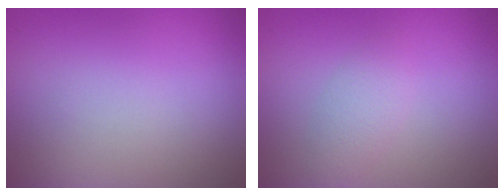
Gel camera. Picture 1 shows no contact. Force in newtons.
{"total": 1.7, "press": 1.7, "slide": 0.1}